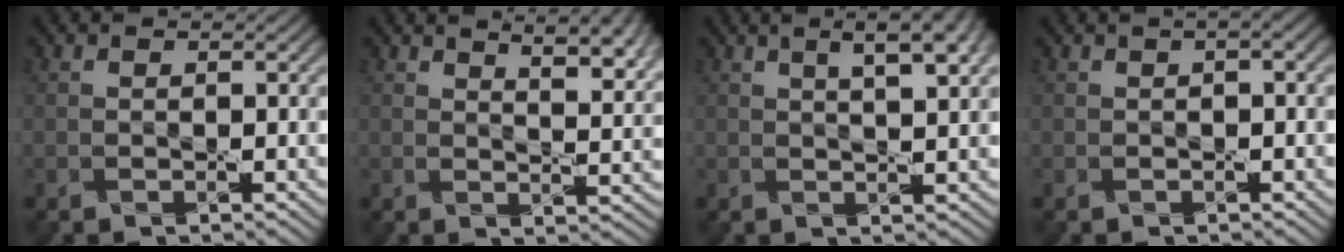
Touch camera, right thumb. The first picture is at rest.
{"total": 7.7, "force": [4.6, 2.5, 5.6], "torque": [-0.071, 0.008, 0.063]}
{"total": 7.2, "force": [3.4, 2.0, 6.0], "torque": [-0.075, 0.017, 0.038]}
{"total": 2.0, "force": [0.5, 0.5, 1.9], "torque": [-0.030, 0.007, 0.005]}